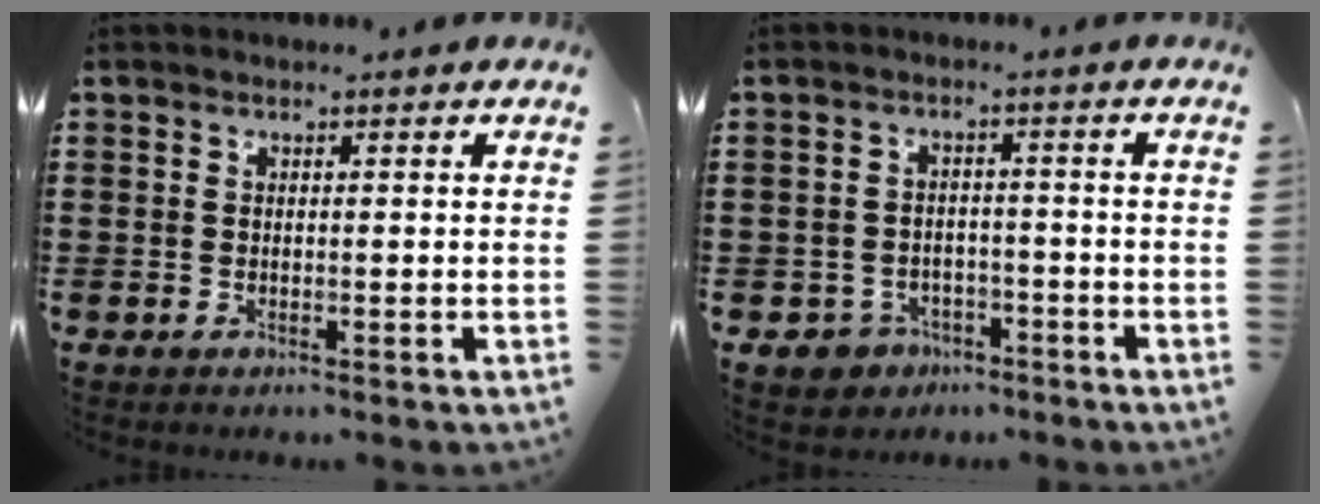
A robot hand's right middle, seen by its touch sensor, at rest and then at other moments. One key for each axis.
{"total": 3.0, "fx": -2.4, "fy": 1.8, "fz": 0.3, "tx": -0.021, "ty": 0.002, "tz": -0.053}